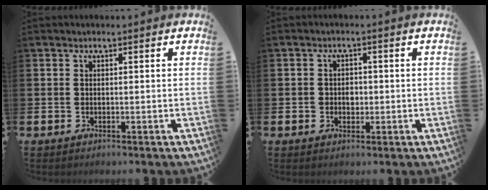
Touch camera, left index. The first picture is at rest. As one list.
[{"total": 1.9, "force": [-0.2, 1.7, 0.8], "torque": [-0.003, 0.002, -0.011]}]